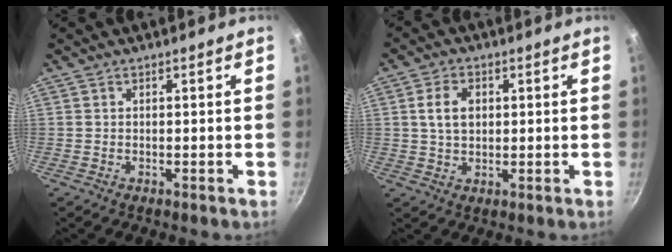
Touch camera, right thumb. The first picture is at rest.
{"total": 5.6, "force": [1.1, 3.9, 3.9], "torque": [-0.059, 0.002, 0.020]}